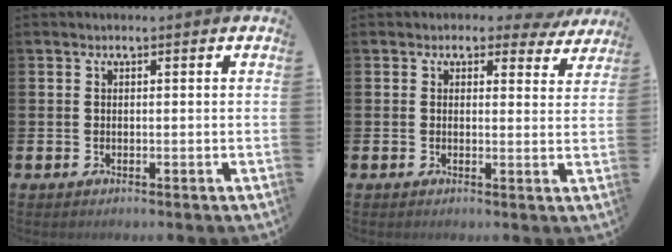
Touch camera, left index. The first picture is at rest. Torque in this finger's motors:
{"motor_torque": [0.83, -1.31, 0.37, 0.21]}